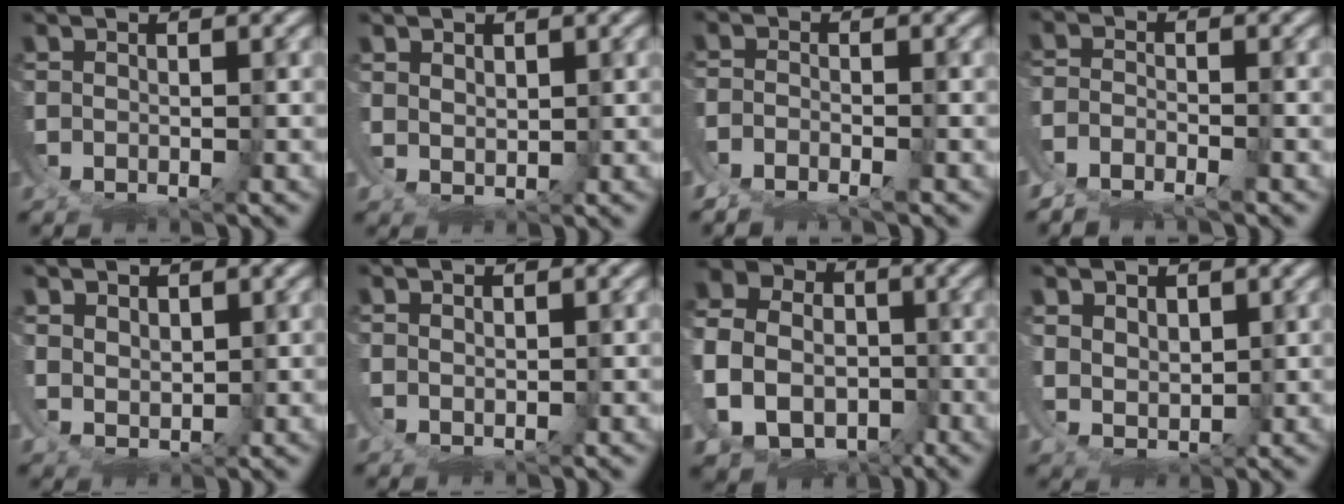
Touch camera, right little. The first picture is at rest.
{"total": 1.9, "force": [1.2, 1.1, 1.1], "torque": [-0.026, -0.013, 0.031]}
{"total": 3.1, "force": [-2.6, 1.6, 0.9], "torque": [-0.013, -0.007, -0.054]}
{"total": 4.5, "force": [-3.4, 2.7, 1.2], "torque": [-0.021, -0.013, -0.068]}
{"total": 2.6, "force": [1.1, 1.8, 1.6], "torque": [-0.041, -0.023, 0.034]}
{"total": 1.1, "force": [0.6, 0.5, 0.7], "torque": [-0.015, -0.003, 0.016]}
{"total": 15.0, "force": [-1.0, 12.8, 7.8], "torque": [-0.144, -0.038, -0.027]}
{"total": 3.5, "force": [0.7, 2.7, 2.1], "torque": [-0.057, -0.034, 0.029]}